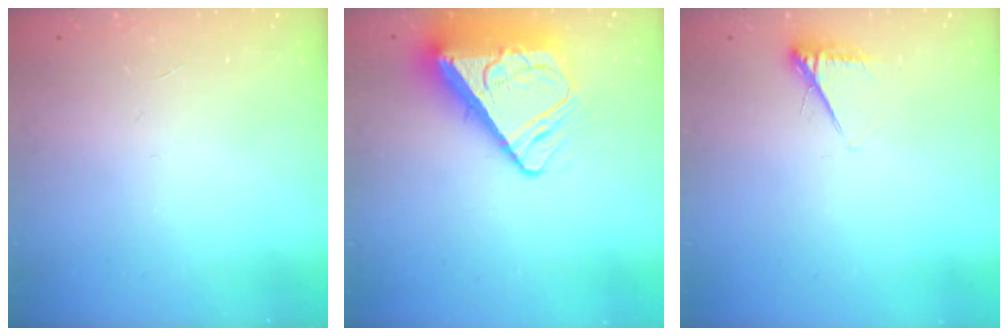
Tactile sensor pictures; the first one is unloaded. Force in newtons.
{"total": 13.6, "press": 13.5, "slide": 1.5}
{"total": 4.3, "press": 4.2, "slide": 0.6}